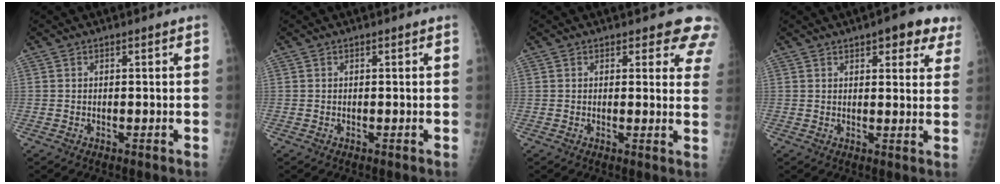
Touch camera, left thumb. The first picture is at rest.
{"total": 0.0}
{"total": 7.2, "force": [6.1, 3.1, 2.3], "torque": [0.023, -0.026, 0.040]}
{"total": 8.3, "force": [5.0, 3.3, 5.8], "torque": [-0.035, -0.015, 0.056]}